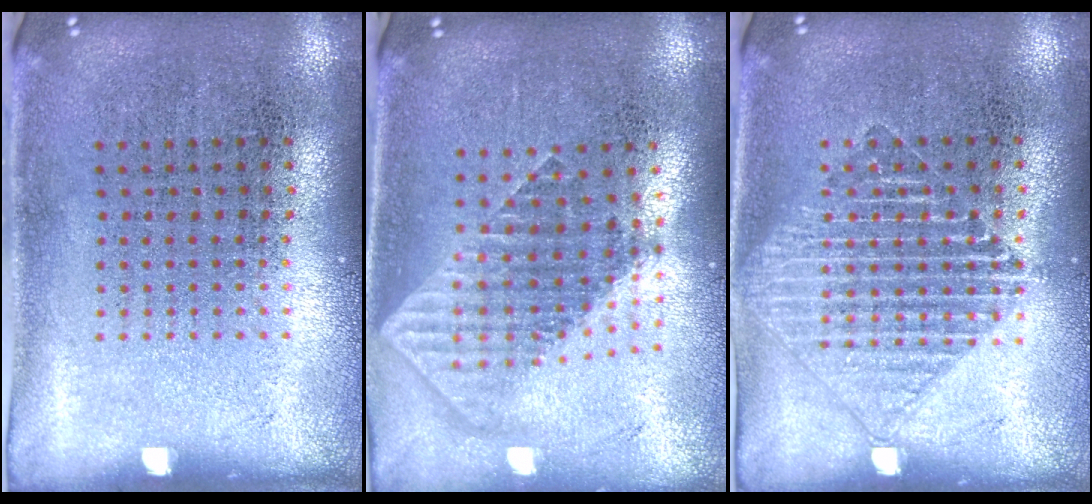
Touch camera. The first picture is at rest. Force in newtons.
{"total": 1.9, "press": 1.5, "slide": 1.1}
{"total": 1.3, "press": 1.3, "slide": 0.2}